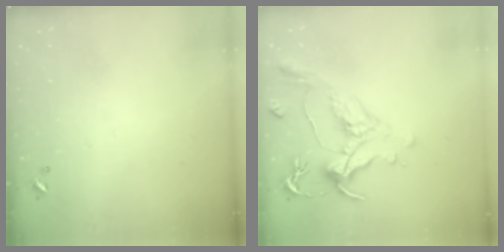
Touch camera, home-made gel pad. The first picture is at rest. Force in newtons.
{"total": 1.1, "press": 0.2, "slide": 1.1}